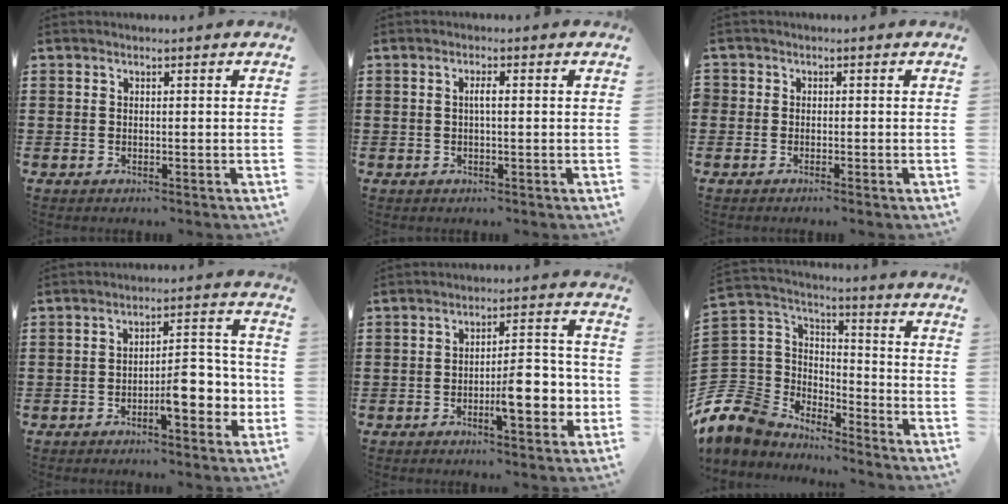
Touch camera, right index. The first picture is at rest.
{"total": 1.7, "force": [-0.1, 0.2, 1.7], "torque": [-0.031, 0.000, -0.003]}
{"total": 1.0, "force": [-0.8, 0.6, 0.0], "torque": [-0.002, 0.004, -0.018]}
{"total": 7.3, "force": [-2.5, 2.7, 6.3], "torque": [-0.077, -0.003, -0.046]}
{"total": 8.3, "force": [-2.5, 2.7, 7.4], "torque": [-0.094, -0.004, -0.043]}
{"total": 8.3, "force": [-5.6, 6.1, 1.0], "torque": [-0.089, -0.013, -0.115]}